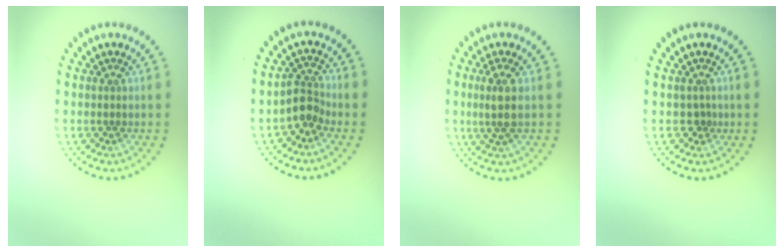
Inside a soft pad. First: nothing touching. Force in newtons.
{"total": 2.2, "press": 1.8, "slide": 1.3}
{"total": 2.3, "press": 1.9, "slide": 1.3}
{"total": 0.6, "press": 0.4, "slide": 0.5}